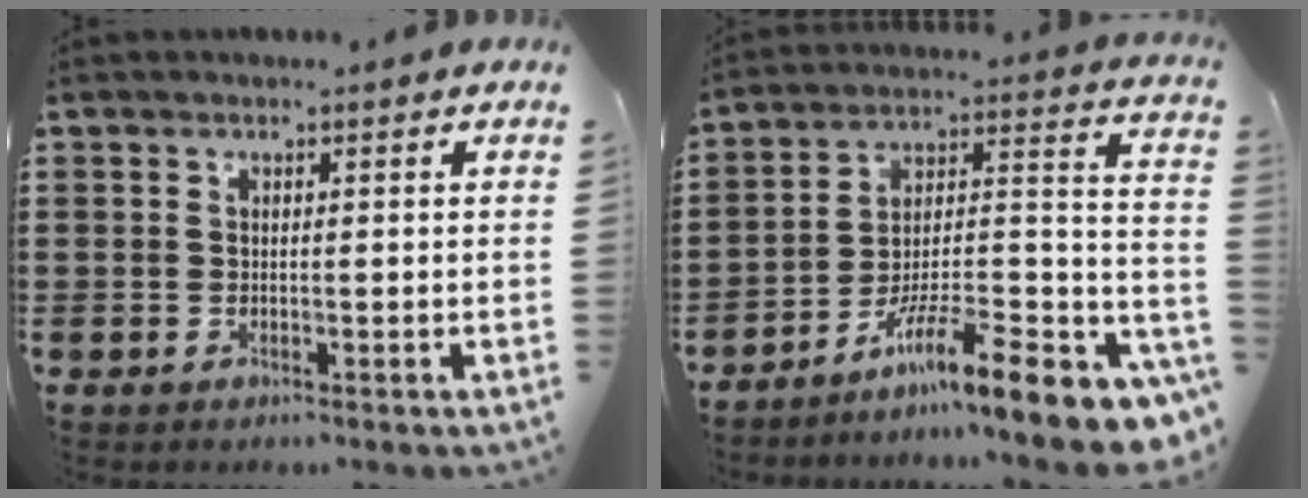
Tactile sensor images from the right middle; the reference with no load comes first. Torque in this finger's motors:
{"motor_torque": [2.14, 0.00, 1.05, 0.21]}